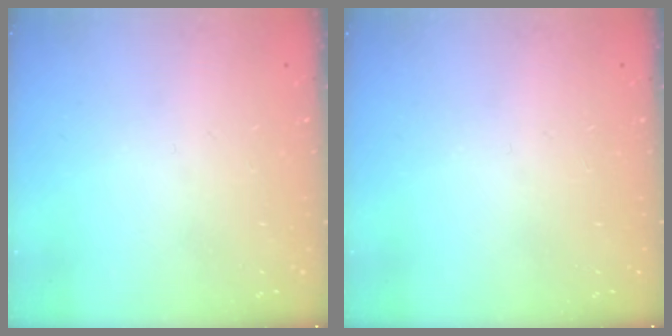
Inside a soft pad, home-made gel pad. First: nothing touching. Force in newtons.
{"total": 0.0}